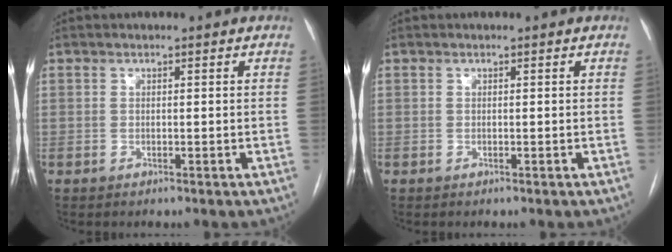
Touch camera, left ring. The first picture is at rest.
{"total": 0.0}